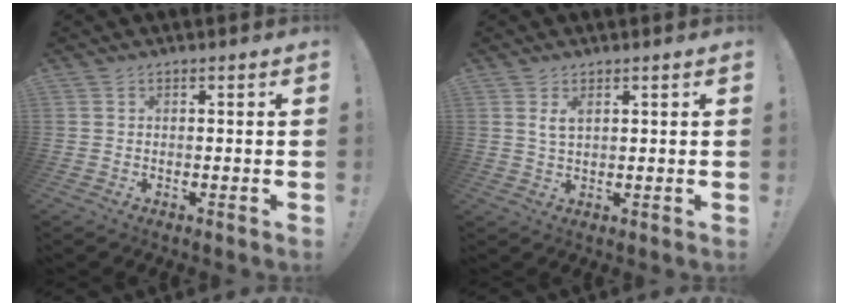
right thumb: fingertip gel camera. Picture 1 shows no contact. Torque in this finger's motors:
{"motor_torque": [0.34, 0.79, 0.18, -0.15, 0.00]}